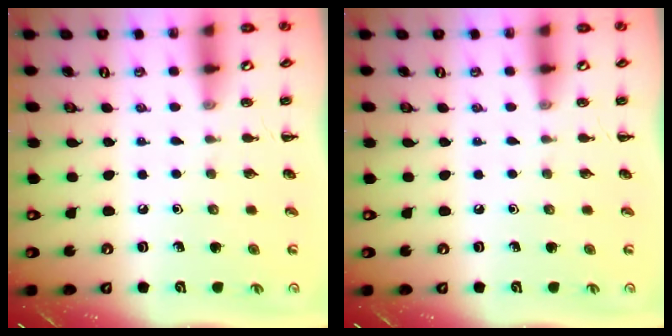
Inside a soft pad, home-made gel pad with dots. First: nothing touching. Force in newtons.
{"total": 0.0}